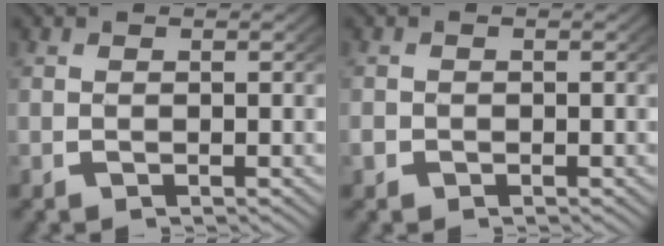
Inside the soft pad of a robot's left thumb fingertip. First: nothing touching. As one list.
[{"total": 1.0, "force": [-0.4, 0.9, 0.2], "torque": [-0.009, -0.004, -0.010]}]